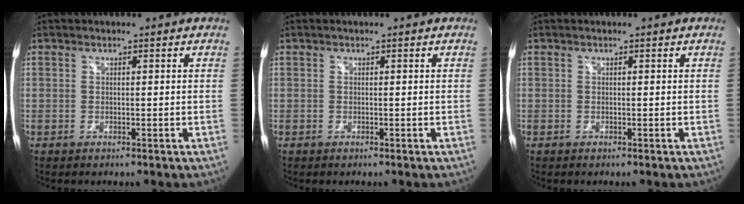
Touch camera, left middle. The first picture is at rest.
{"total": 0.0}
{"total": 0.0}